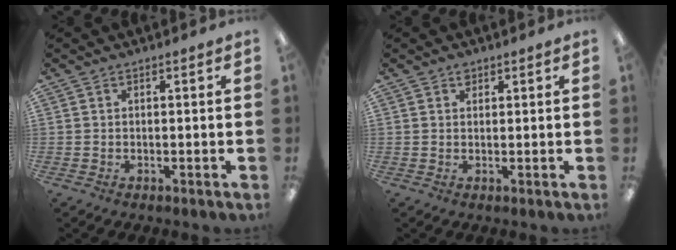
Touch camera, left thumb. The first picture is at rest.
{"total": 1.4, "force": [1.0, 0.9, 0.5], "torque": [-0.002, -0.003, 0.017]}